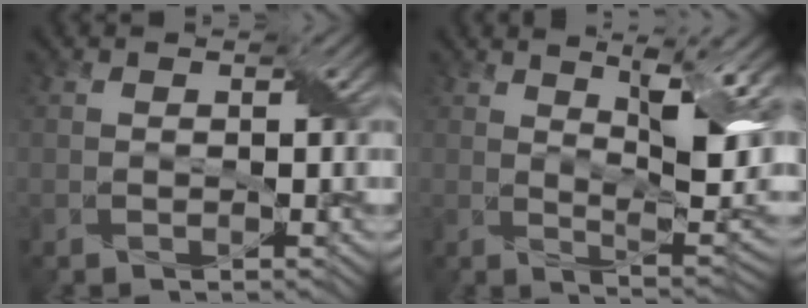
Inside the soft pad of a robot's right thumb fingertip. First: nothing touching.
{"total": 12.0, "force": [4.5, 3.7, 10.5], "torque": [-0.175, 0.010, 0.067]}